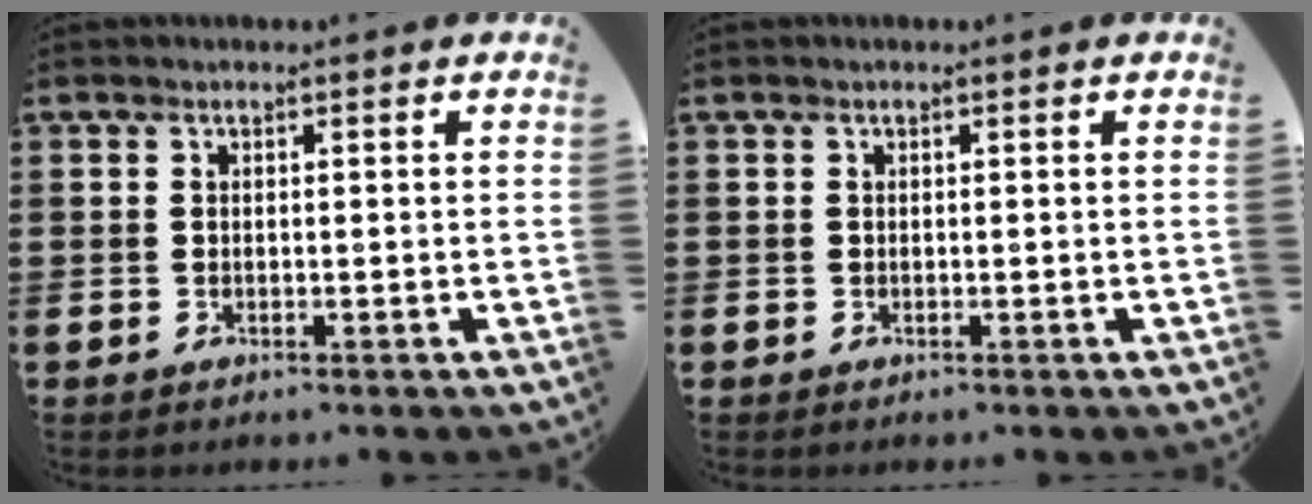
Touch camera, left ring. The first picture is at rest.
{"total": 0.0}